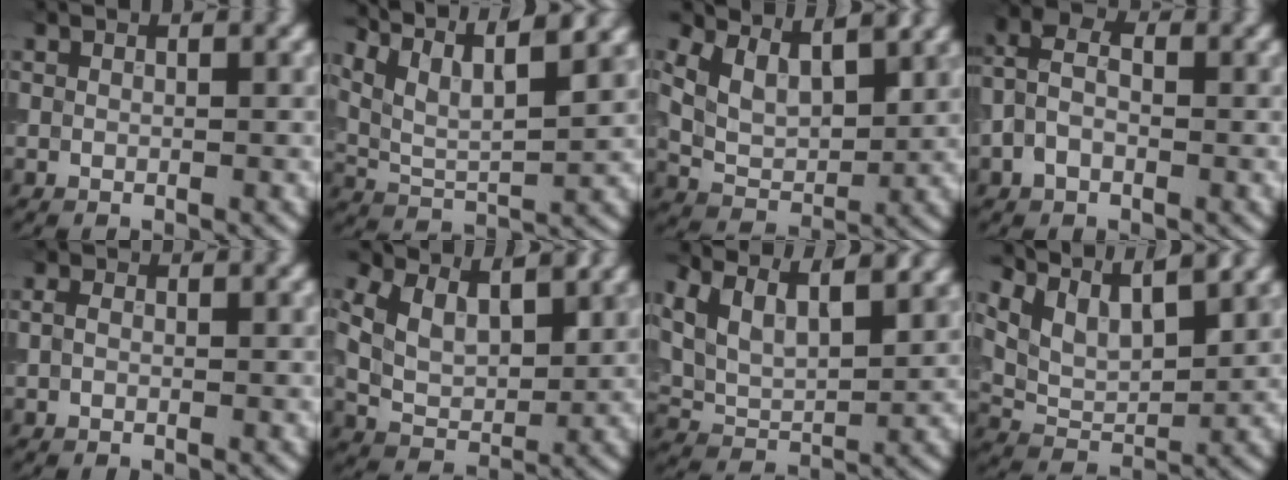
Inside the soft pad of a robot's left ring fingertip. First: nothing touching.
{"total": 10.3, "force": [7.3, 2.9, 6.7], "torque": [-0.138, 0.027, 0.102]}
{"total": 4.8, "force": [2.6, 2.4, 3.3], "torque": [-0.076, -0.005, 0.045]}
{"total": 3.6, "force": [-0.8, 2.2, 2.6], "torque": [-0.060, 0.013, -0.026]}
{"total": 1.1, "force": [-0.1, 0.7, 0.8], "torque": [-0.021, 0.003, -0.005]}
{"total": 5.4, "force": [2.5, 3.0, 3.6], "torque": [-0.080, 0.001, 0.038]}
{"total": 10.1, "force": [6.1, 4.4, 6.8], "torque": [-0.151, 0.036, 0.091]}
{"total": 6.8, "force": [4.6, 2.6, 4.2], "torque": [-0.097, 0.017, 0.080]}